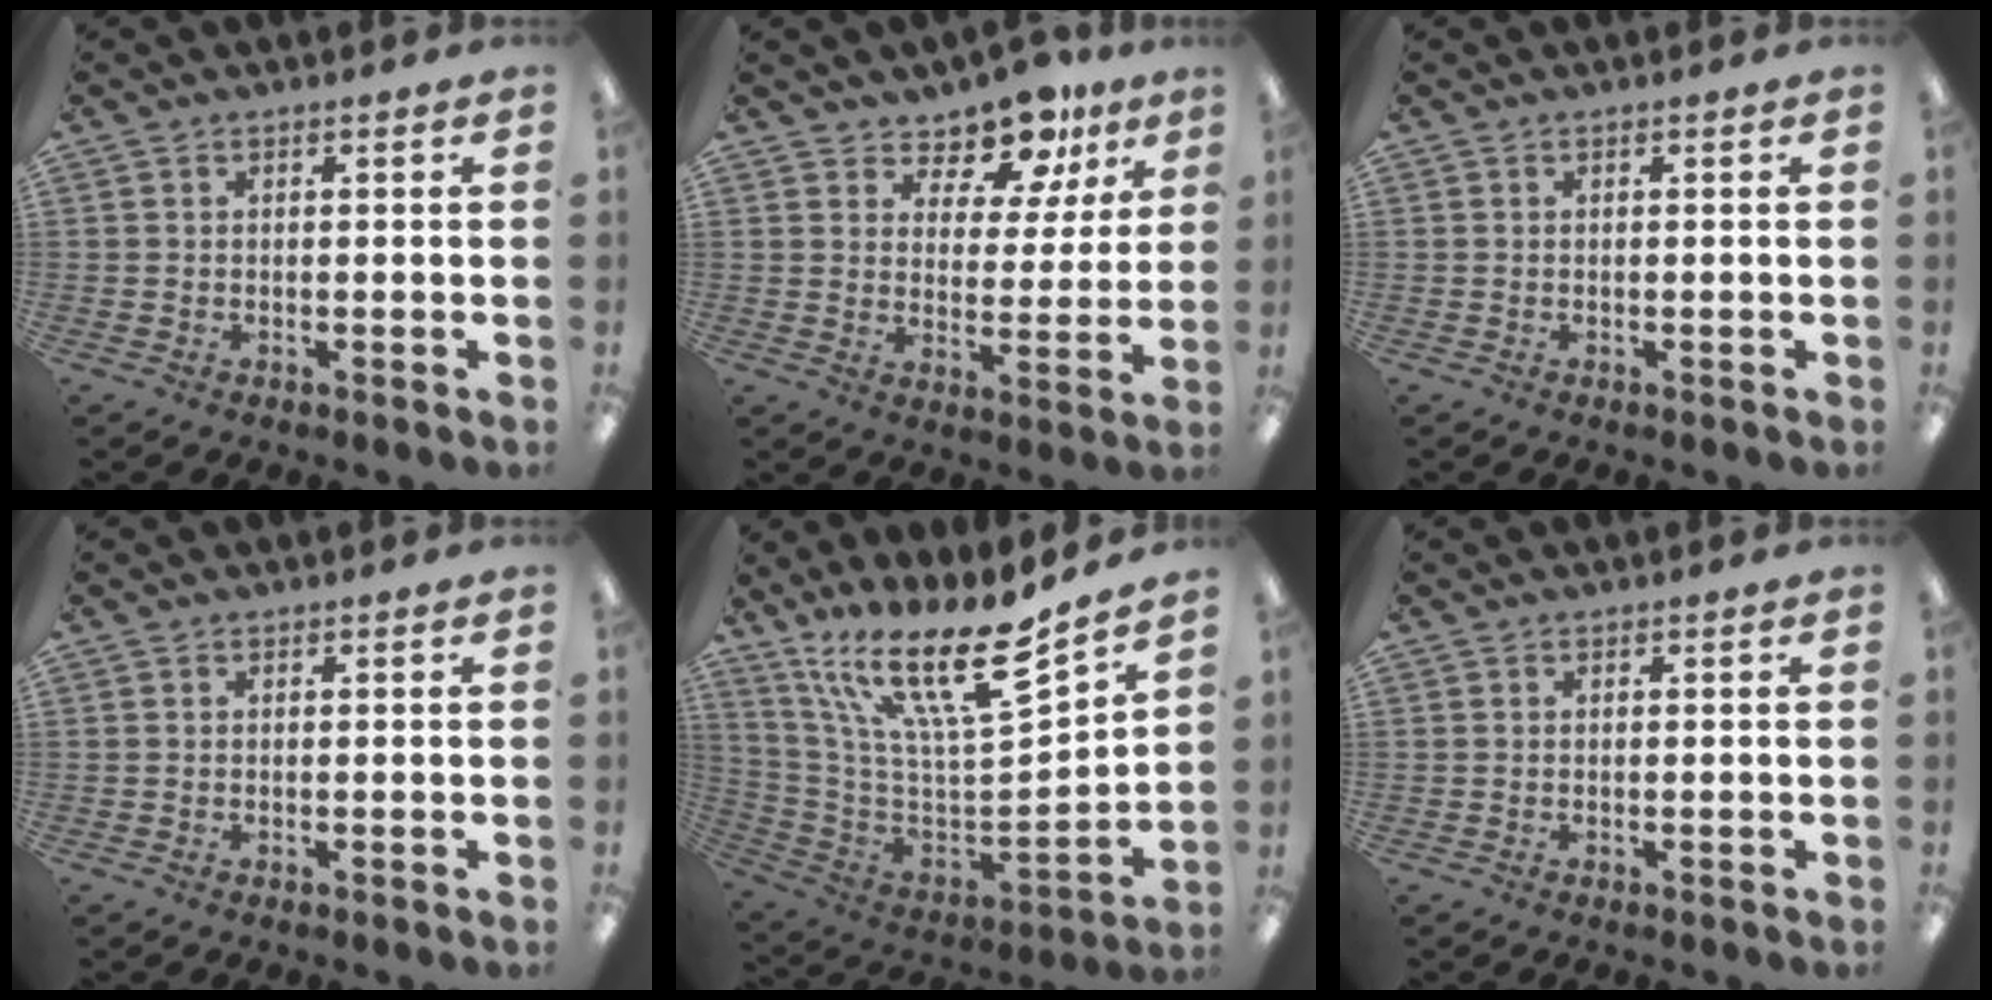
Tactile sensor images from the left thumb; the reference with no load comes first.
{"total": 10.9, "force": [9.1, 4.7, 3.7], "torque": [-0.065, -0.063, 0.167]}
{"total": 0.0}
{"total": 0.0}
{"total": 21.4, "force": [14.7, 5.5, 14.5], "torque": [-0.257, -0.106, 0.247]}
{"total": 0.0}